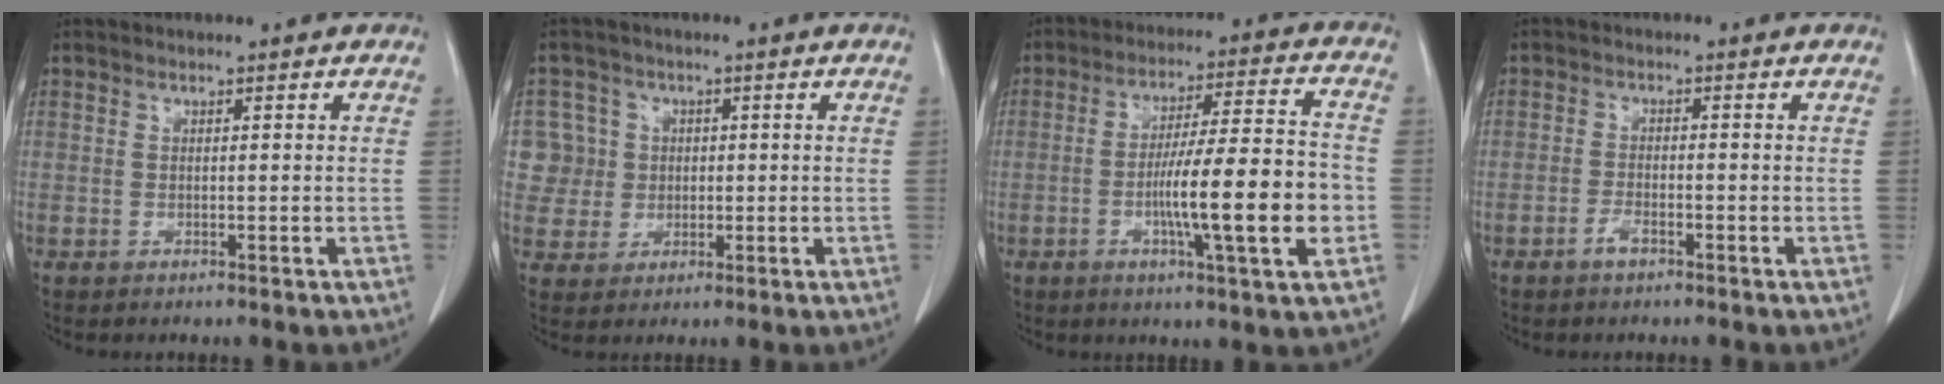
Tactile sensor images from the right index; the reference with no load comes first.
{"total": 7.2, "force": [1.2, 7.1, 0.1], "torque": [0.000, 0.027, 0.031]}
{"total": 14.5, "force": [-3.4, 0.6, 14.1], "torque": [-0.230, 0.002, -0.057]}
{"total": 2.0, "force": [-1.4, 0.6, 1.3], "torque": [-0.027, 0.001, -0.026]}